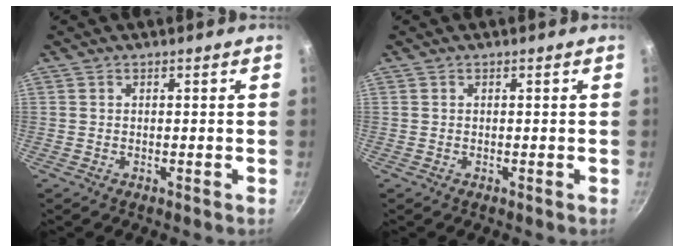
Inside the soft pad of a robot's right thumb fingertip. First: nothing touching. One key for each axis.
{"total": 0.0}